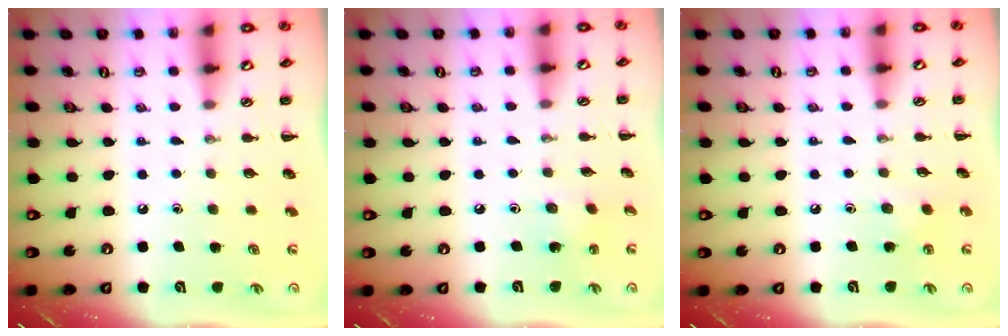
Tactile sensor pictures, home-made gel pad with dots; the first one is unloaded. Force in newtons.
{"total": 2.2, "press": 2.0, "slide": 0.7}
{"total": 4.1, "press": 3.9, "slide": 1.1}